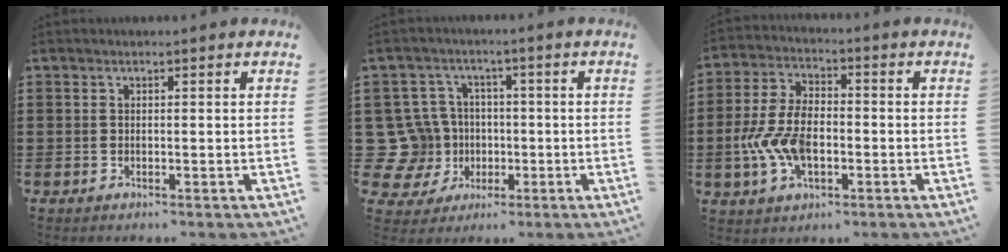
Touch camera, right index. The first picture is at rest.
{"total": 10.0, "force": [-0.6, 9.5, 3.0], "torque": [-0.131, 0.006, -0.010]}
{"total": 8.6, "force": [-2.2, 4.8, 6.8], "torque": [-0.165, -0.002, -0.045]}